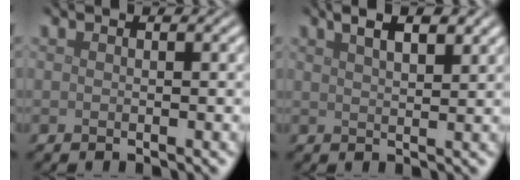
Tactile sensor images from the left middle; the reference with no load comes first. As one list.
[{"total": 4.9, "force": [3.0, 1.8, 3.3], "torque": [-0.035, 0.017, 0.029]}]